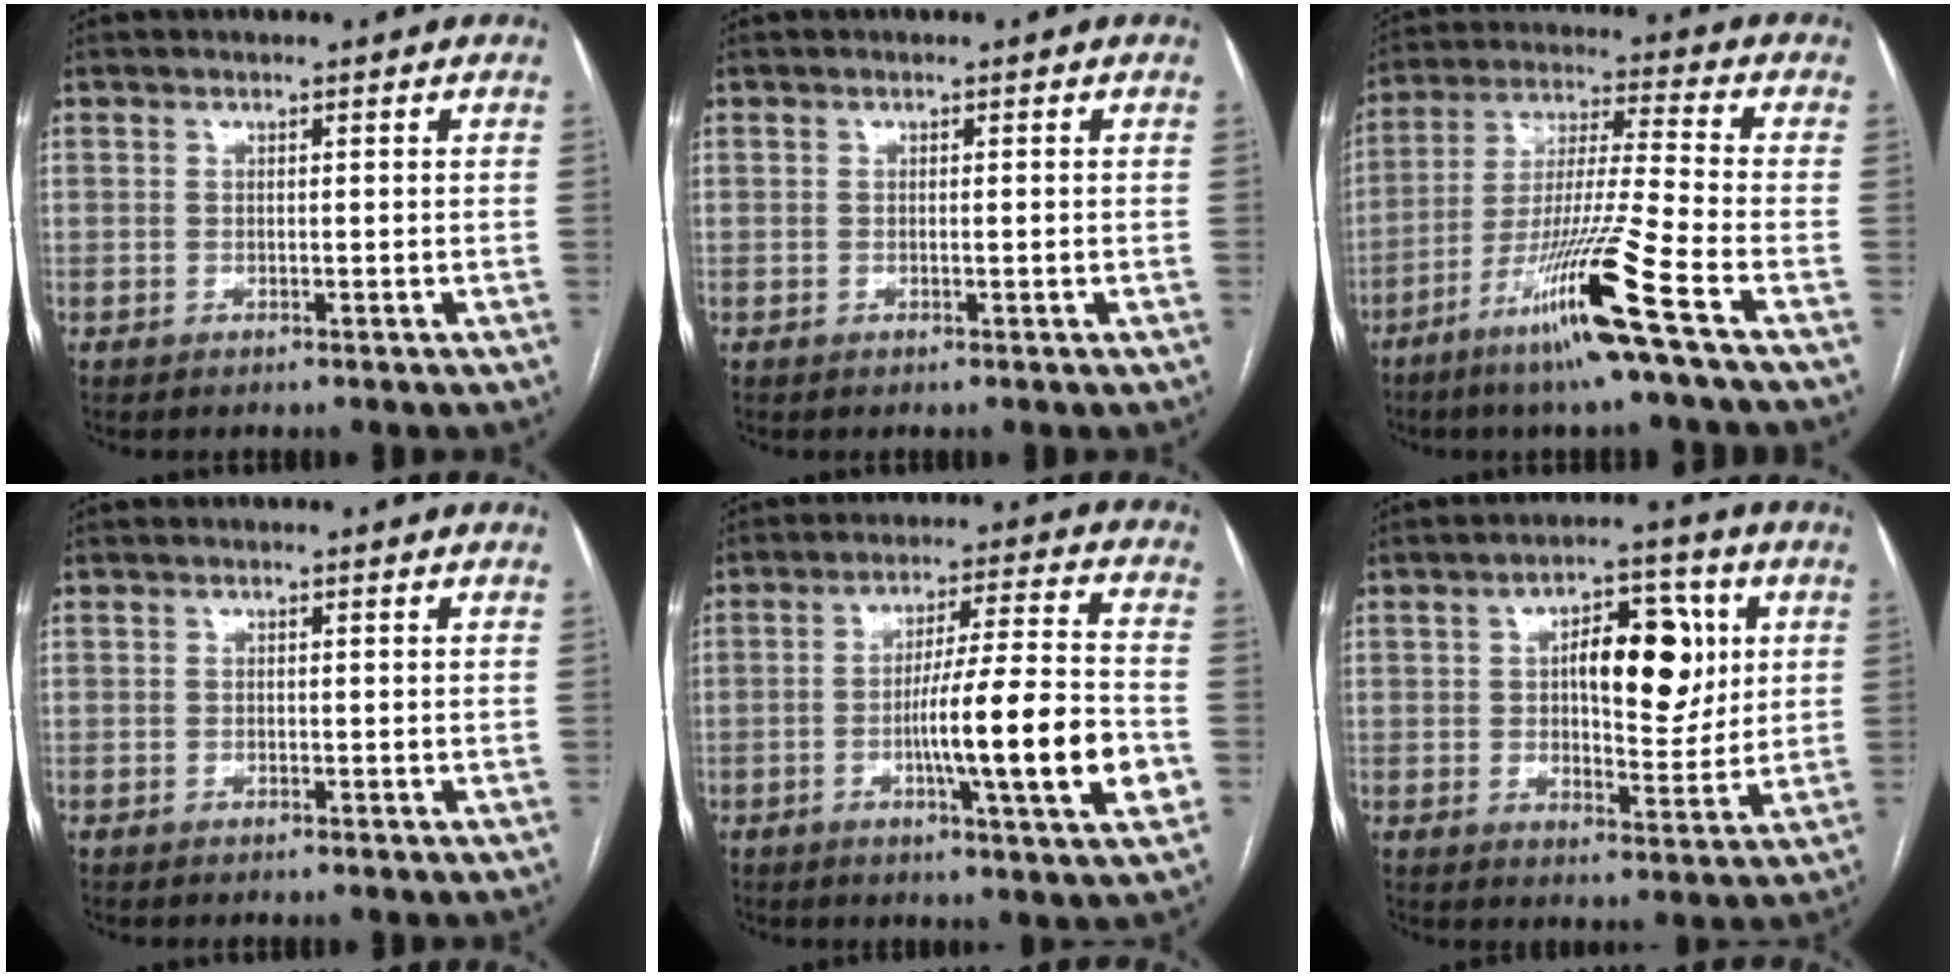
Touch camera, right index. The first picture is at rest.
{"total": 0.8, "force": [-0.2, -0.1, 0.7], "torque": [-0.011, 0.000, -0.001]}
{"total": 15.7, "force": [-8.4, -2.1, 13.1], "torque": [-0.258, -0.033, -0.157]}
{"total": 0.0}
{"total": 15.4, "force": [-3.8, -0.2, 14.9], "torque": [-0.239, -0.006, -0.066]}
{"total": 11.2, "force": [2.5, 4.8, 9.8], "torque": [-0.142, 0.018, 0.041]}